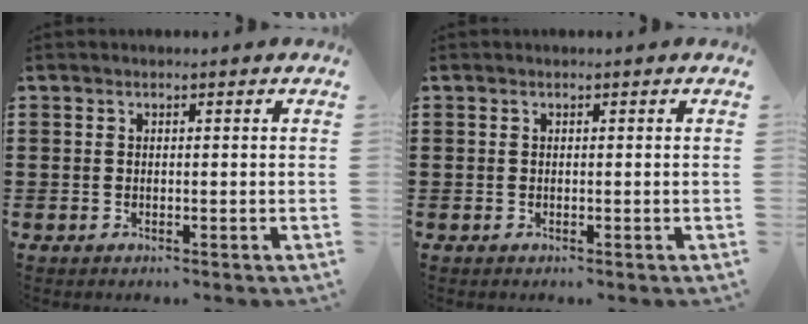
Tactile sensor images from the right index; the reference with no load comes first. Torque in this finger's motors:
{"motor_torque": [0.00, 2.14, 0.00, 0.00]}